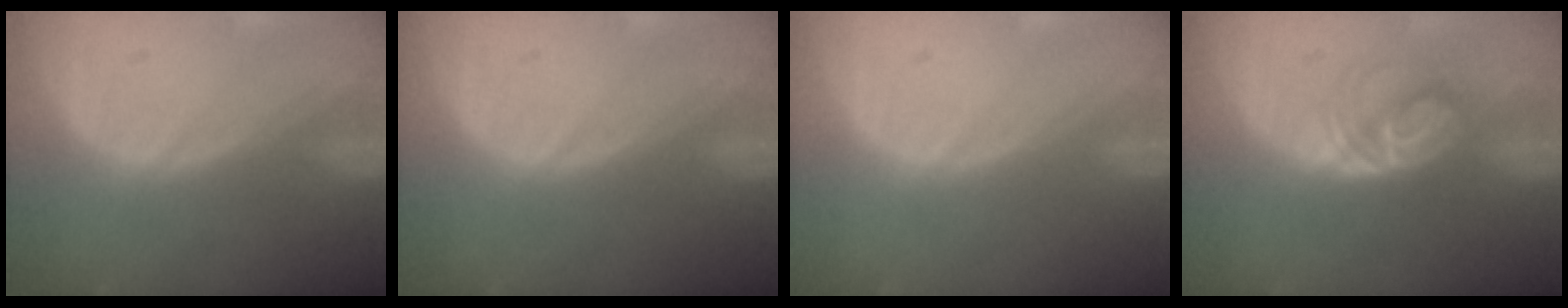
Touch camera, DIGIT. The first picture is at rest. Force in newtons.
{"total": 0.0}
{"total": 0.0}
{"total": 6.0, "press": 5.2, "slide": 2.8}